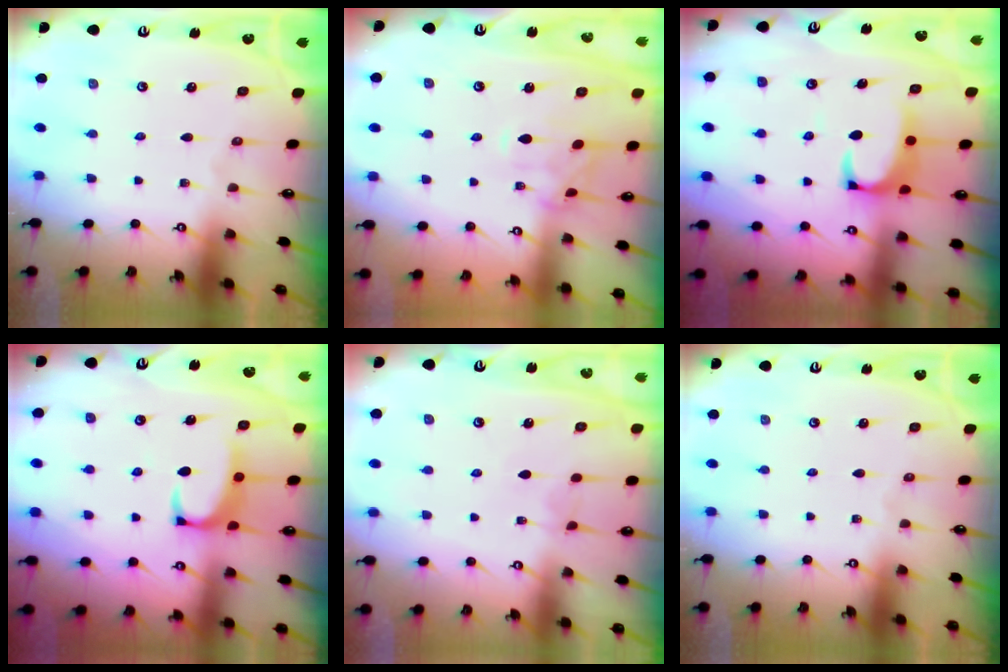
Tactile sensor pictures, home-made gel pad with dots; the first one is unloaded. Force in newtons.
{"total": 0.0}
{"total": 2.2, "press": 2.0, "slide": 0.9}
{"total": 2.5, "press": 2.4, "slide": 0.7}
{"total": 3.1, "press": 3.1, "slide": 0.4}
{"total": 0.0}